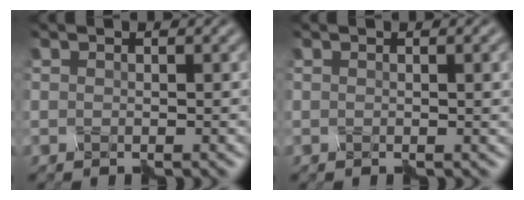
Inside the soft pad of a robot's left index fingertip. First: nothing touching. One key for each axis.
{"total": 0.9, "fx": 0.3, "fy": -0.3, "fz": 0.7, "tx": -0.008, "ty": 0.002, "tz": 0.007}